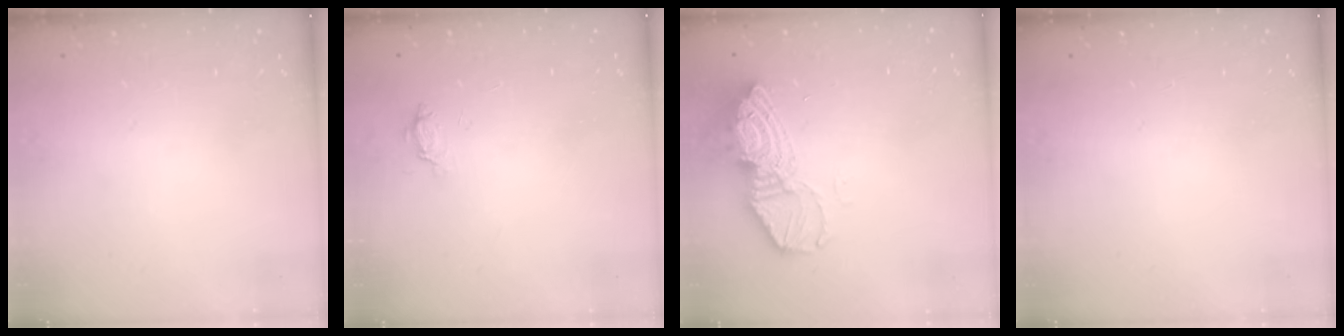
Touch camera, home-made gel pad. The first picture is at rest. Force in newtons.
{"total": 3.3, "press": 3.3, "slide": 0.4}
{"total": 14.8, "press": 14.7, "slide": 1.5}
{"total": 0.0}